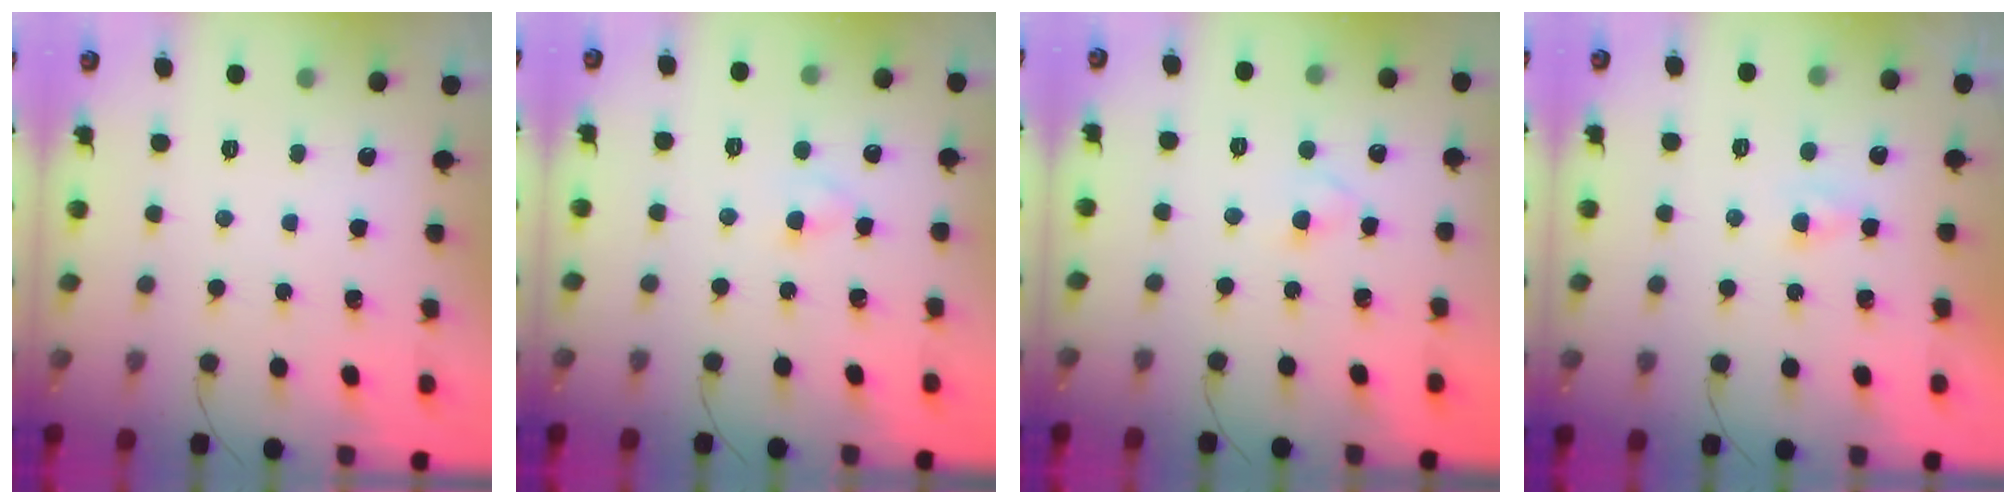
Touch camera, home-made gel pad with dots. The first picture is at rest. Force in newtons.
{"total": 2.5, "press": 2.3, "slide": 1.0}
{"total": 2.4, "press": 2.1, "slide": 1.1}
{"total": 0.9, "press": 0.7, "slide": 0.6}